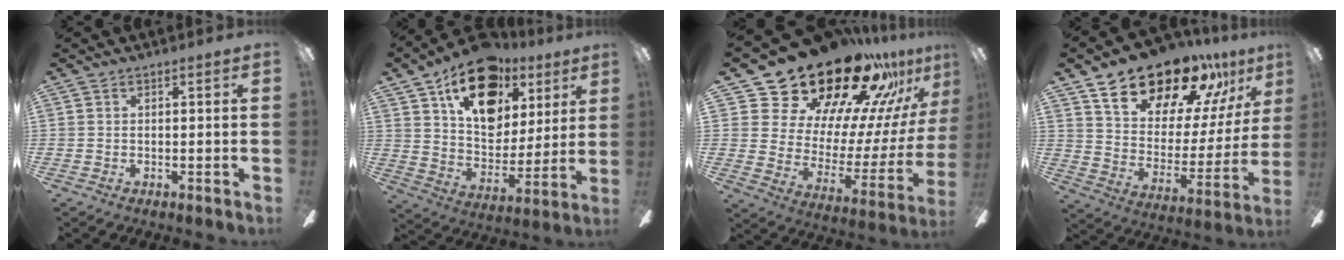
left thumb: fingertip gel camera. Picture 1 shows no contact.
{"total": 20.6, "force": [12.4, 12.4, 10.8], "torque": [-0.176, -0.061, 0.221]}
{"total": 29.5, "force": [24.2, 13.1, 10.6], "torque": [-0.170, -0.183, 0.450]}
{"total": 20.8, "force": [16.5, 8.8, 8.9], "torque": [-0.156, -0.113, 0.291]}